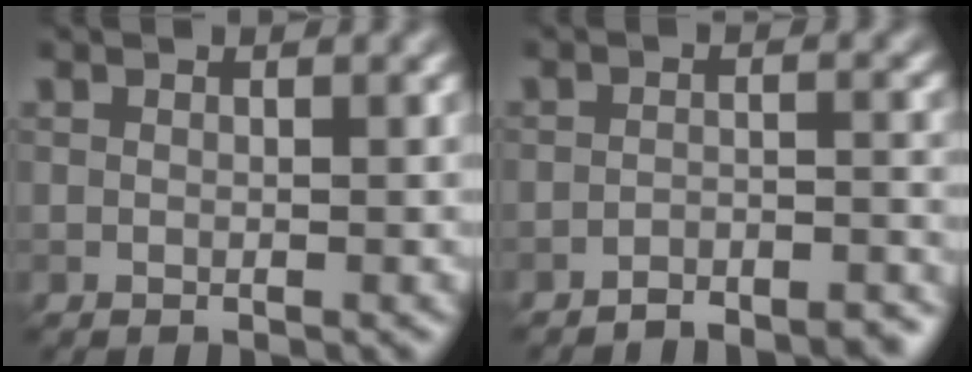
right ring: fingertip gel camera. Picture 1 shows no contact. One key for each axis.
{"total": 3.7, "fx": -3.5, "fy": 0.6, "fz": 1.0, "tx": -0.013, "ty": 0.002, "tz": -0.051}